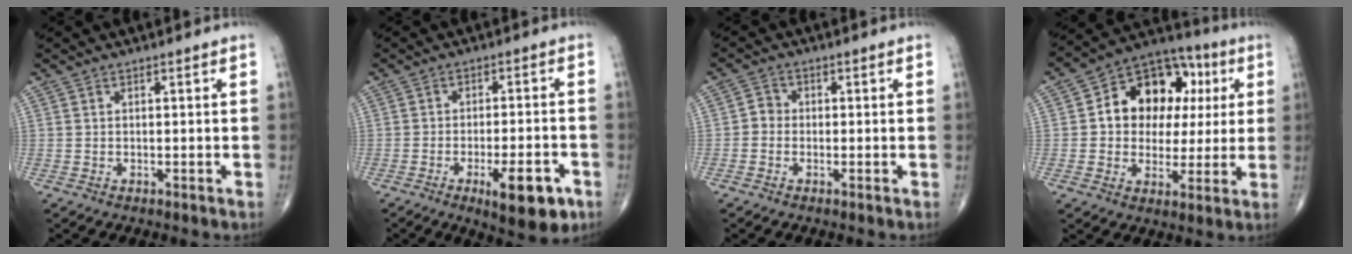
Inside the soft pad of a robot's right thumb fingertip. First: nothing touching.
{"total": 10.5, "force": [-4.8, 3.3, 8.7], "torque": [-0.117, 0.014, -0.062]}
{"total": 2.2, "force": [-0.6, 2.0, 0.9], "torque": [-0.004, 0.007, -0.020]}
{"total": 16.7, "force": [3.3, 12.1, 10.9], "torque": [-0.106, 0.021, 0.045]}